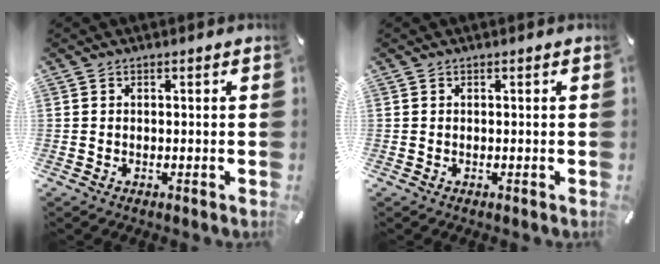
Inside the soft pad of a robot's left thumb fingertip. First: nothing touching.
{"total": 0.0}